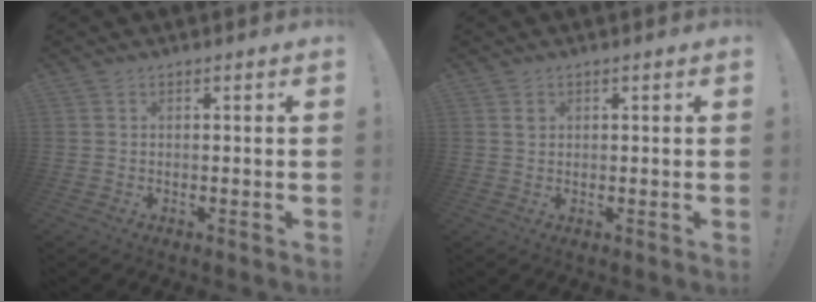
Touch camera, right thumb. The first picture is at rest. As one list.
[{"total": 1.0, "force": [0.6, 0.8, 0.2], "torque": [0.013, -0.008, 0.009]}]